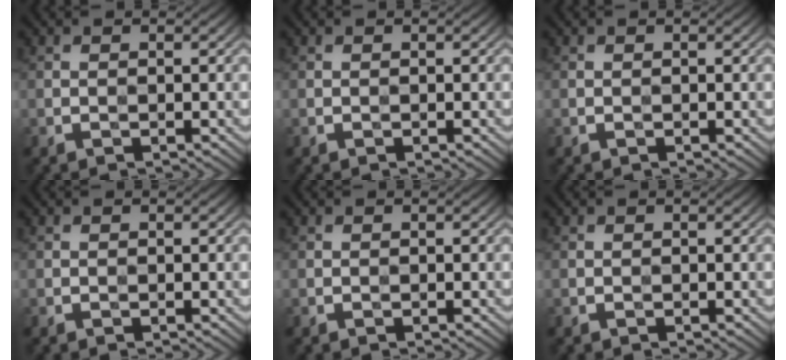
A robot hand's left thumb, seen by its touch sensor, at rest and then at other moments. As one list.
[{"total": 0.0}, {"total": 0.0}, {"total": 0.0}, {"total": 0.0}, {"total": 0.0}]